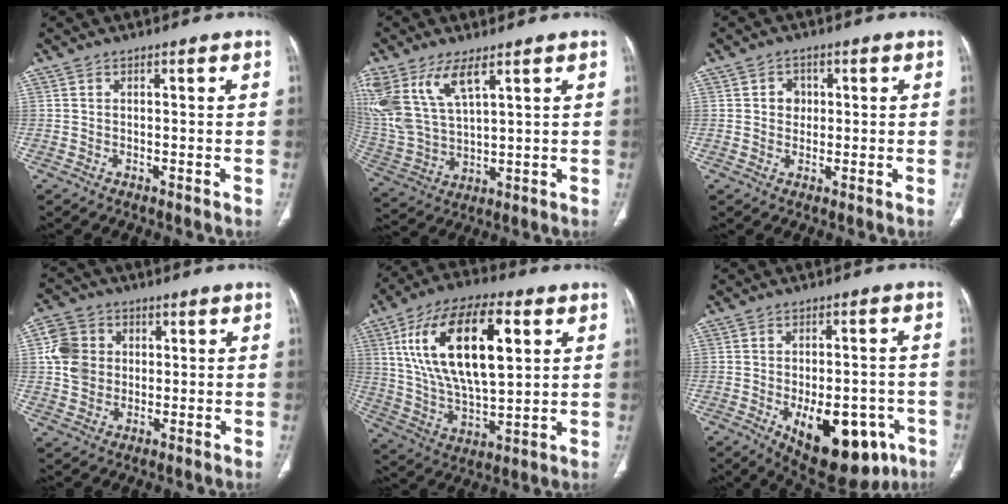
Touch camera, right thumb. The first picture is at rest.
{"total": 15.9, "force": [8.1, 7.6, 11.4], "torque": [-0.253, -0.021, 0.175]}
{"total": 2.8, "force": [0.5, 2.5, 1.2], "torque": [0.000, 0.002, 0.005]}
{"total": 9.1, "force": [1.2, 7.9, 4.2], "torque": [-0.065, 0.005, 0.019]}
{"total": 23.3, "force": [7.1, 10.6, 19.5], "torque": [-0.343, -0.009, 0.125]}
{"total": 17.9, "force": [-7.0, 9.3, 13.6], "torque": [-0.155, 0.015, -0.075]}